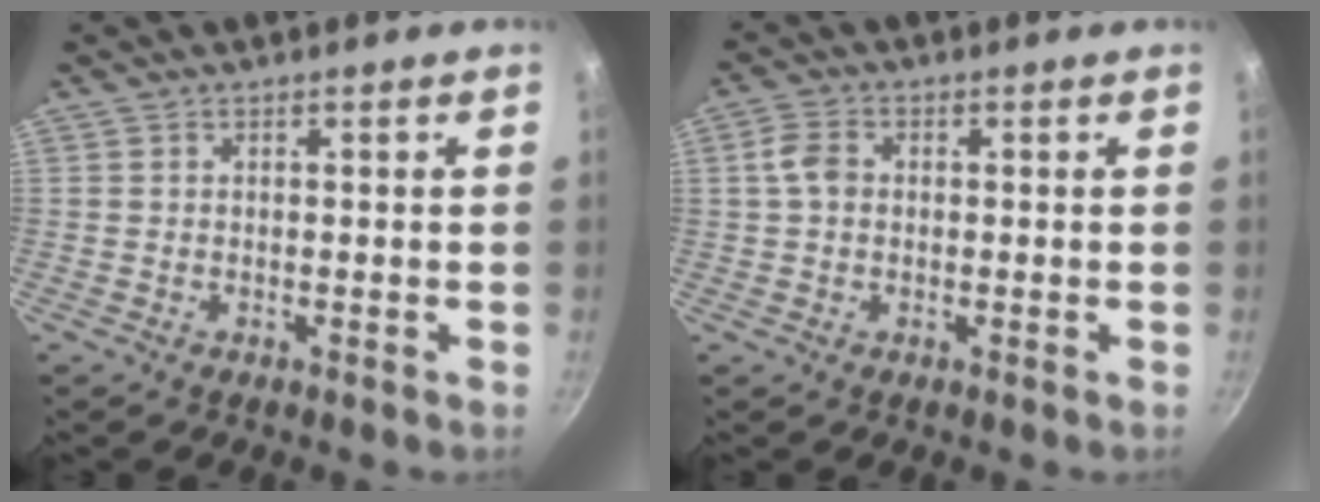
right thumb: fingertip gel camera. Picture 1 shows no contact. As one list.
[{"total": 4.2, "force": [0.4, 3.1, 2.7], "torque": [-0.049, 0.008, 0.002]}]